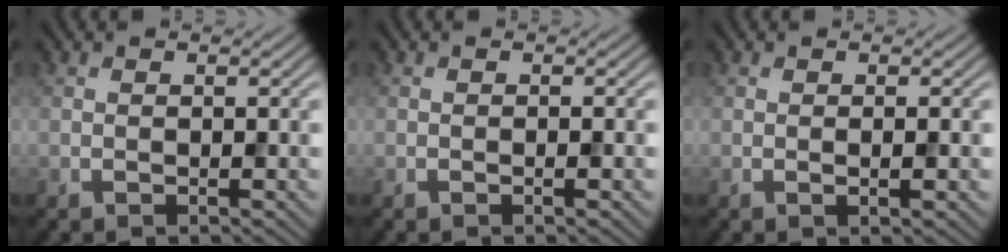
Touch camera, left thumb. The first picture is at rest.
{"total": 0.6, "force": [-0.3, 0.0, 0.6], "torque": [-0.013, -0.001, -0.006]}
{"total": 1.2, "force": [-0.1, 0.2, 1.1], "torque": [-0.025, 0.000, -0.003]}